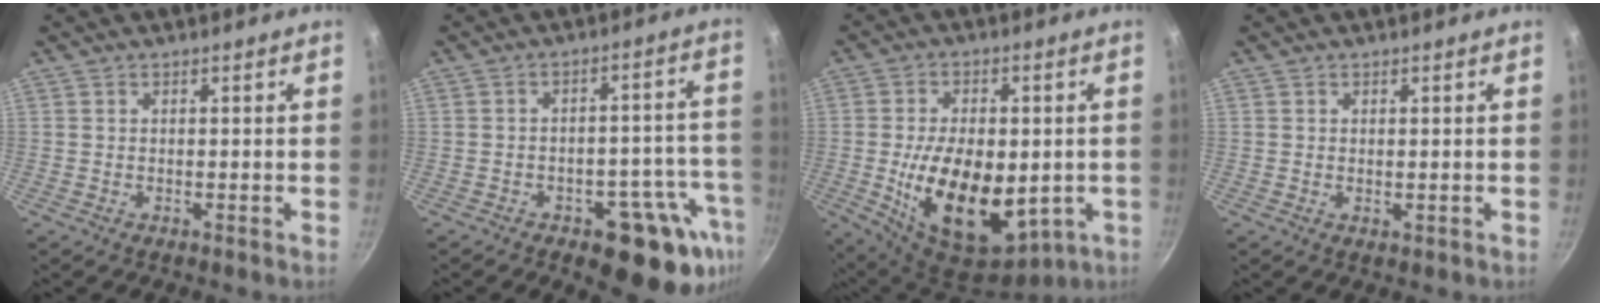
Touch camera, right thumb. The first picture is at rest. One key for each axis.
{"total": 15.1, "fx": -7.6, "fy": 7.4, "fz": 10.8, "tx": -0.072, "ty": 0.044, "tz": -0.094}
{"total": 20.5, "fx": -3.0, "fy": 12.1, "fz": 16.3, "tx": -0.259, "ty": -0.008, "tz": -0.026}
{"total": 0.6, "fx": 0.2, "fy": 0.3, "fz": 0.5, "tx": -0.005, "ty": -0.006, "tz": 0.002}